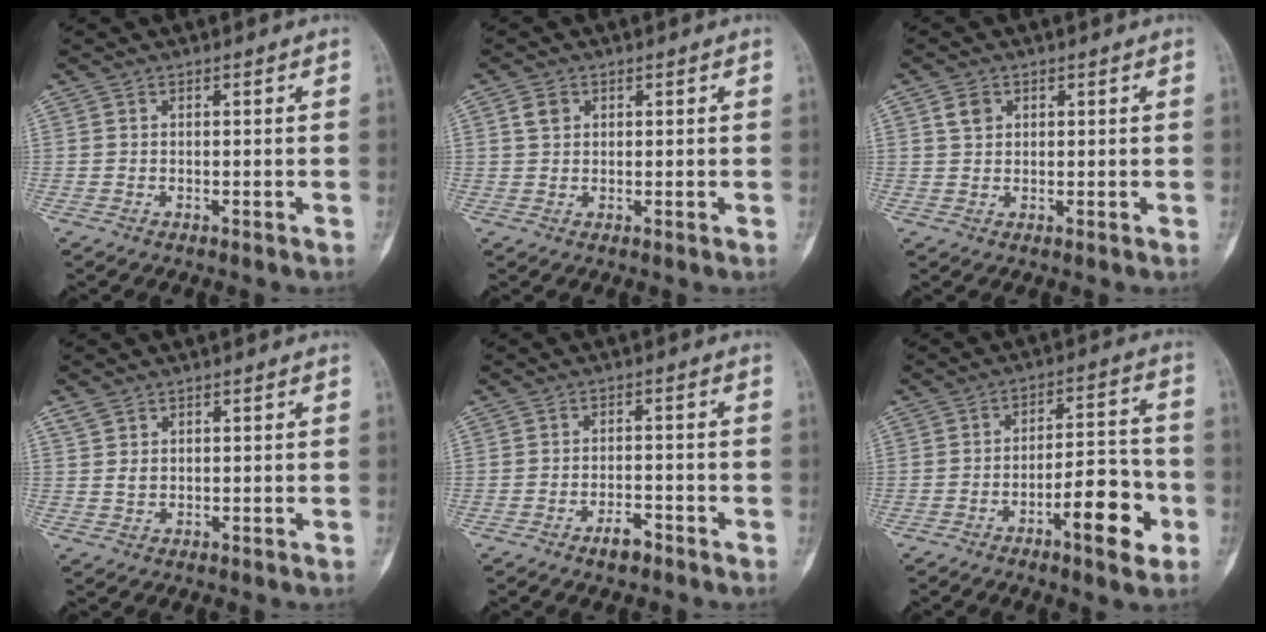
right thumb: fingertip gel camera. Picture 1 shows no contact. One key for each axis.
{"total": 2.5, "fx": 1.0, "fy": 1.9, "fz": 1.3, "tx": -0.019, "ty": 0.001, "tz": 0.021}
{"total": 2.7, "fx": 1.2, "fy": 2.1, "fz": 1.3, "tx": -0.017, "ty": 0.000, "tz": 0.024}
{"total": 2.6, "fx": 1.5, "fy": 1.7, "fz": 1.2, "tx": -0.021, "ty": -0.002, "tz": 0.035}
{"total": 3.3, "fx": -2.3, "fy": 1.3, "fz": 1.9, "tx": -0.030, "ty": 0.015, "tz": -0.038}
{"total": 11.6, "fx": -4.9, "fy": 3.7, "fz": 9.8, "tx": -0.129, "ty": 0.035, "tz": -0.074}